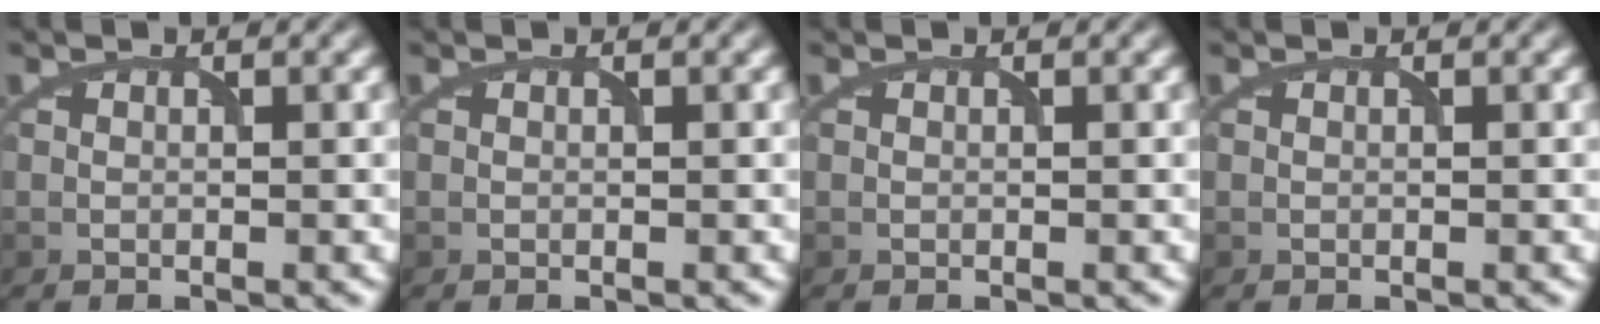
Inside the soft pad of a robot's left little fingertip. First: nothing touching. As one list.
[{"total": 0.0}, {"total": 0.0}, {"total": 0.0}]